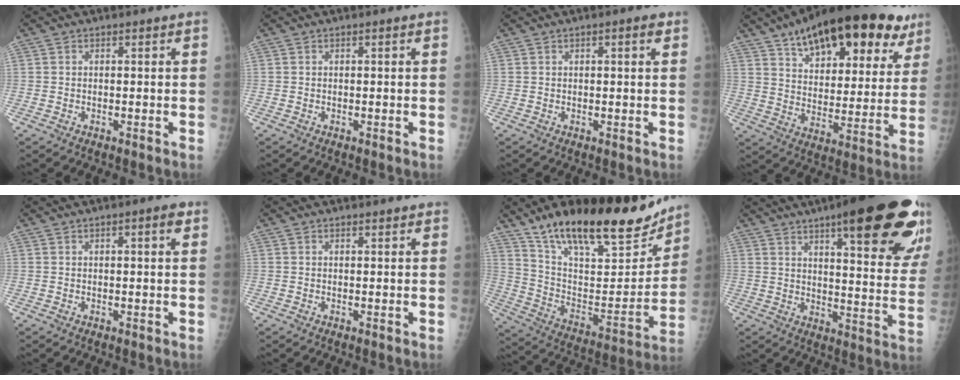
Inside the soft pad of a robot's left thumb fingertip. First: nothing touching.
{"total": 0.0}
{"total": 1.9, "force": [0.9, 0.5, 1.6], "torque": [-0.021, 0.001, 0.009]}
{"total": 27.0, "force": [16.6, 11.9, 17.6], "torque": [-0.233, -0.034, 0.245]}
{"total": 2.4, "force": [1.0, 0.5, 2.1], "torque": [-0.026, 0.001, 0.011]}
{"total": 0.7, "force": [0.6, 0.2, 0.3], "torque": [-0.005, -0.003, 0.009]}
{"total": 27.4, "force": [20.0, 9.6, 16.1], "torque": [-0.219, -0.069, 0.328]}
{"total": 27.8, "force": [16.4, 6.2, 21.5], "torque": [-0.239, -0.047, 0.218]}